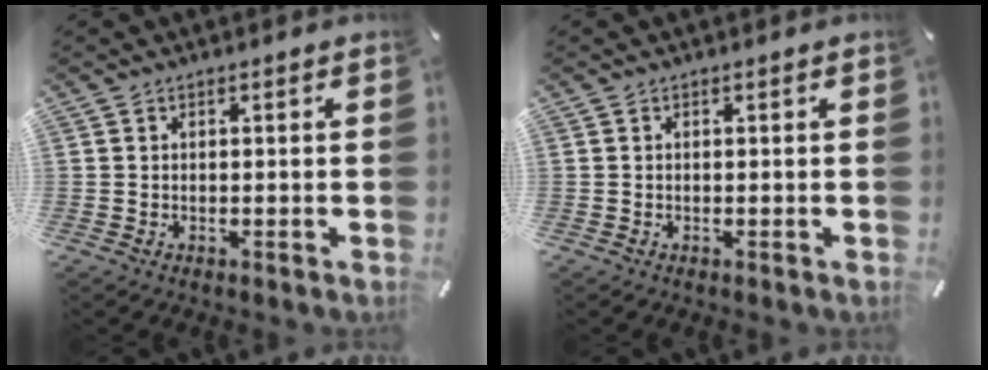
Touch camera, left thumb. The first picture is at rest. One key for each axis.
{"total": 0.0}